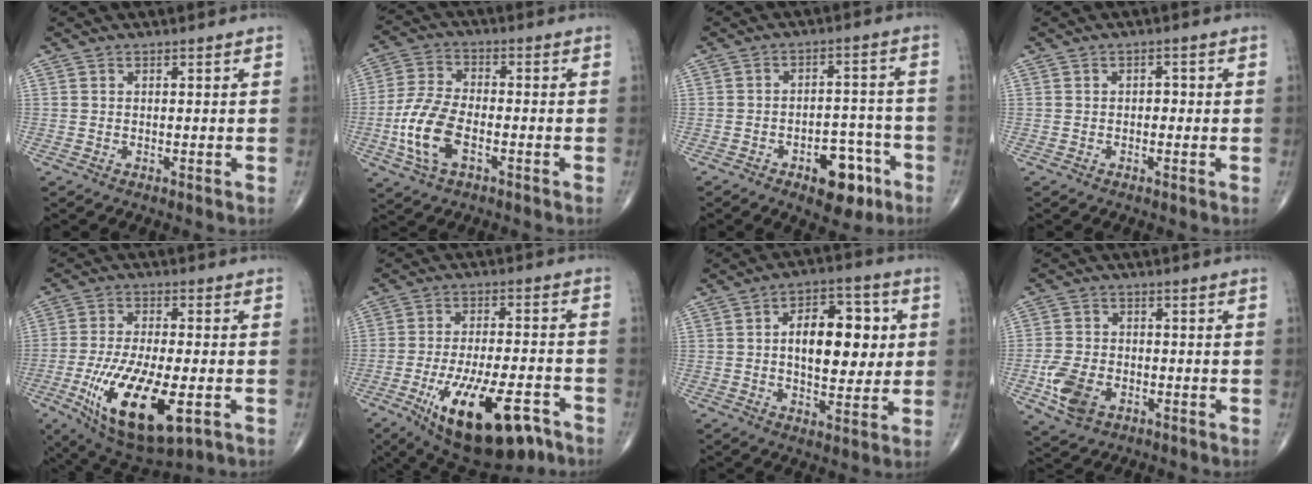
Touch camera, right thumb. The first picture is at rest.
{"total": 10.9, "force": [-3.3, 5.7, 8.7], "torque": [-0.185, 0.015, -0.067]}
{"total": 9.7, "force": [-5.0, 5.3, 6.4], "torque": [-0.052, 0.042, -0.066]}
{"total": 1.4, "force": [-0.2, 1.0, 1.0], "torque": [-0.001, 0.003, -0.009]}
{"total": 18.8, "force": [-6.2, 7.1, 16.3], "torque": [-0.315, -0.011, -0.092]}
{"total": 20.1, "force": [-10.3, 7.7, 15.4], "torque": [-0.241, 0.031, -0.151]}
{"total": 14.2, "force": [1.7, 7.9, 11.7], "torque": [-0.134, 0.007, 0.021]}
{"total": 8.1, "force": [-3.0, 5.5, 5.2], "torque": [-0.101, 0.007, -0.053]}